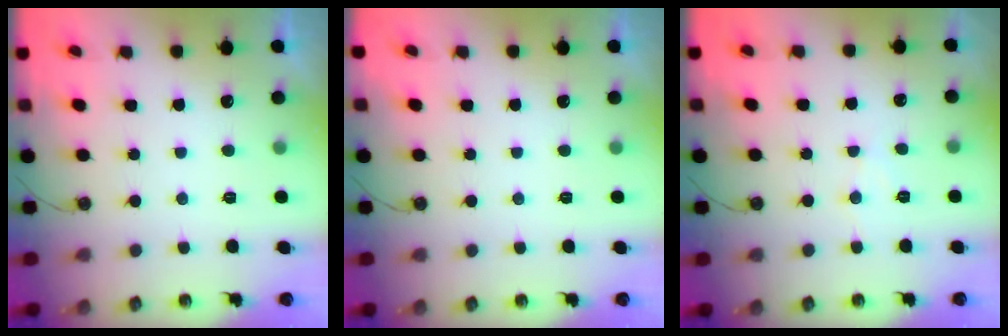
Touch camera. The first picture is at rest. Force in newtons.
{"total": 0.0}
{"total": 5.8, "press": 5.7, "slide": 0.8}